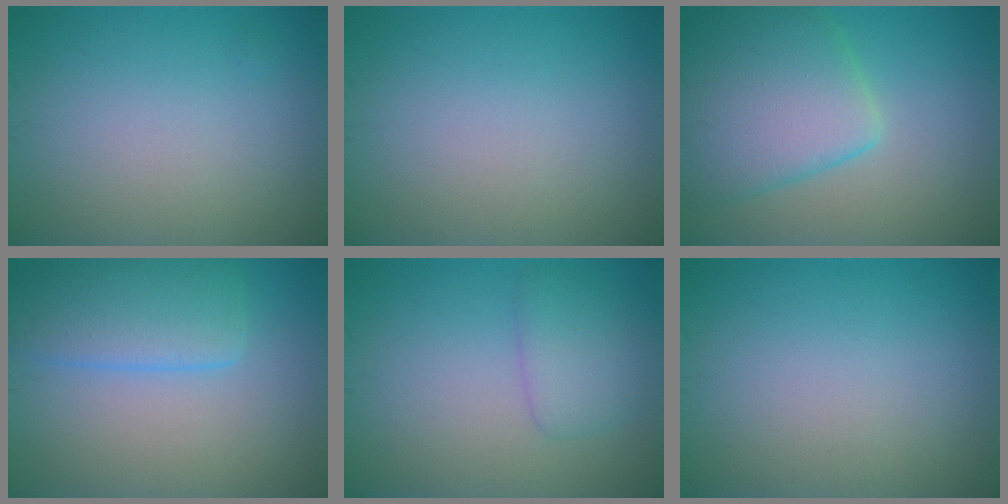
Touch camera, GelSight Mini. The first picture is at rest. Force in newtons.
{"total": 0.0}
{"total": 7.5, "press": 7.5, "slide": 0.4}
{"total": 4.9, "press": 4.9, "slide": 0.3}
{"total": 2.6, "press": 2.6, "slide": 0.1}
{"total": 0.0}